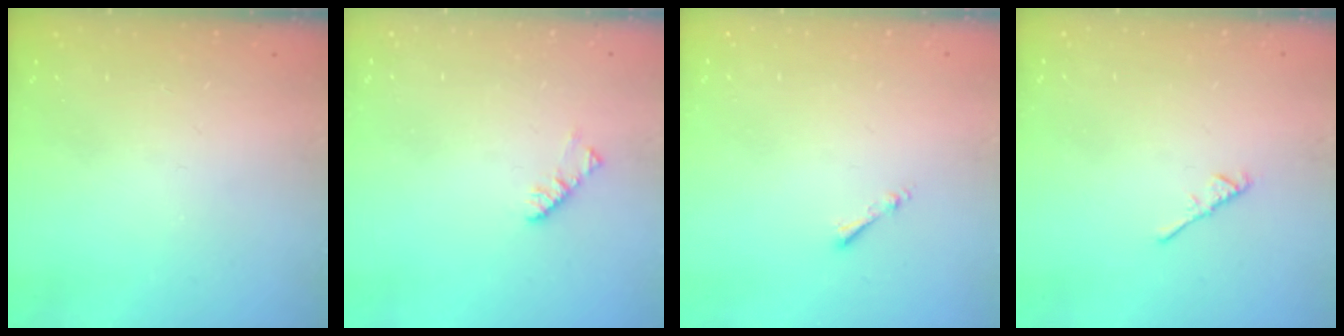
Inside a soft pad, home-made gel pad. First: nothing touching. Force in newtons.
{"total": 4.5, "press": 4.5, "slide": 0.5}
{"total": 1.3, "press": 1.2, "slide": 0.3}
{"total": 2.4, "press": 2.3, "slide": 0.6}